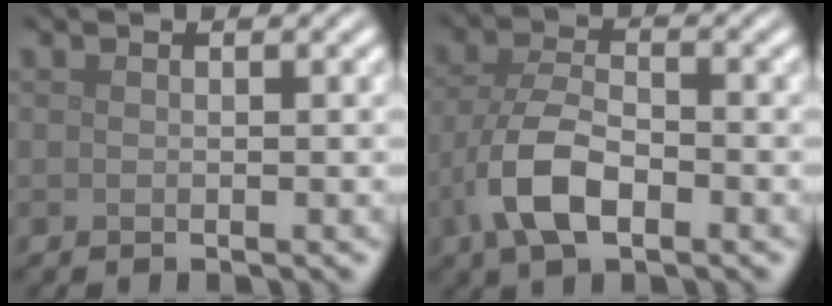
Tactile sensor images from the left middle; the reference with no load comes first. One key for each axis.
{"total": 5.9, "fx": -2.4, "fy": 2.8, "fz": 4.6, "tx": -0.096, "ty": -0.001, "tz": -0.053}